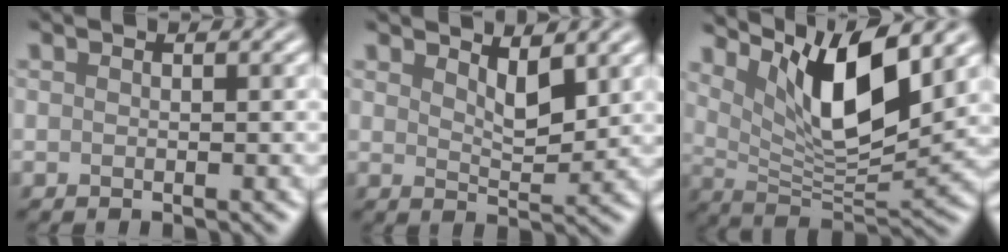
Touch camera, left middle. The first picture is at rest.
{"total": 2.6, "force": [1.8, 0.8, 1.7], "torque": [-0.032, -0.012, 0.031]}
{"total": 9.2, "force": [4.6, 2.7, 7.5], "torque": [-0.129, -0.018, 0.088]}